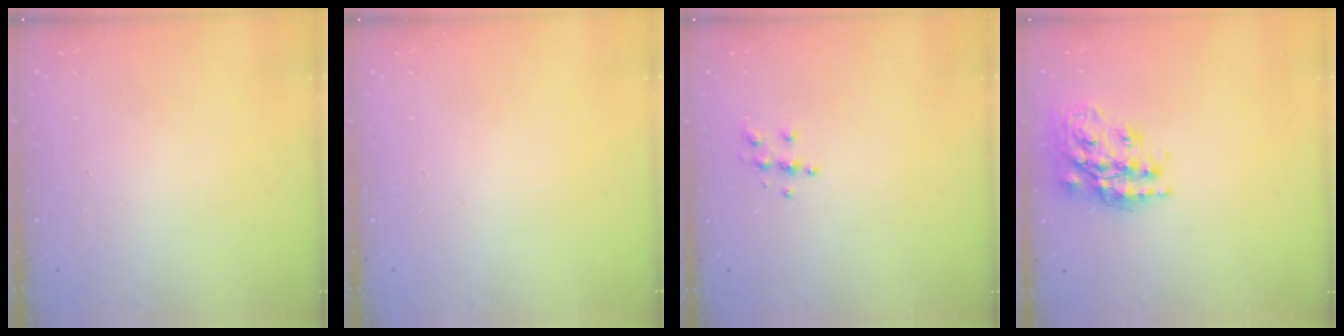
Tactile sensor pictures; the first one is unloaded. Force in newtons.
{"total": 0.0}
{"total": 5.5, "press": 5.5, "slide": 0.5}
{"total": 20.4, "press": 20.3, "slide": 1.7}